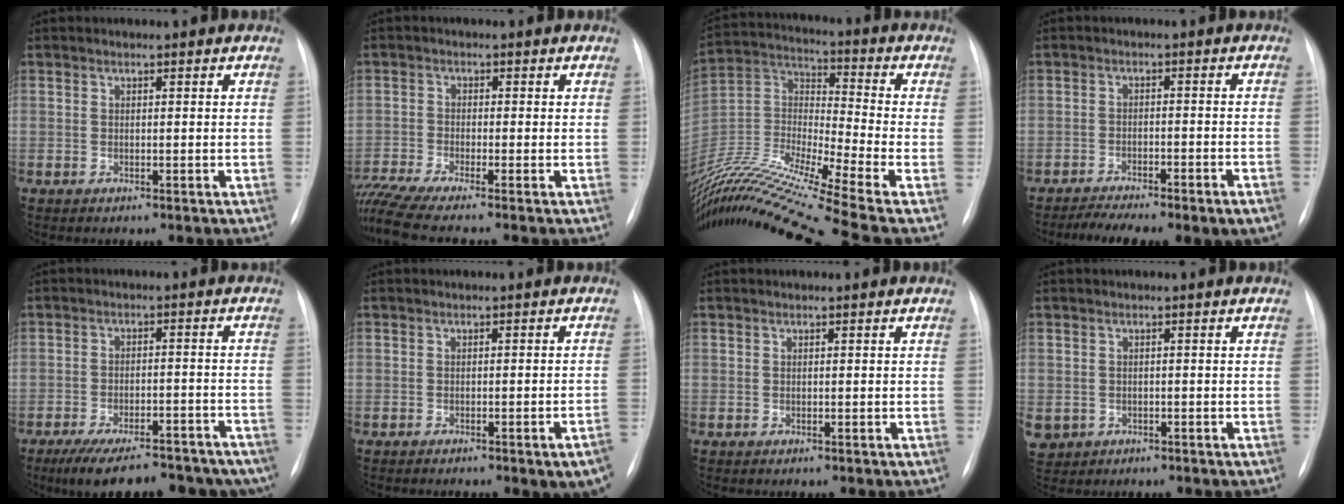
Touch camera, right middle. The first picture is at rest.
{"total": 7.9, "force": [-6.8, -1.6, 3.7], "torque": [-0.069, -0.022, -0.118]}
{"total": 23.7, "force": [-19.4, -1.9, 13.6], "torque": [-0.296, -0.020, -0.356]}
{"total": 12.5, "force": [-9.3, 2.7, 7.9], "torque": [-0.110, 0.001, -0.131]}
{"total": 20.0, "force": [-16.3, 6.5, 9.6], "torque": [-0.125, -0.001, -0.213]}
{"total": 6.5, "force": [-4.4, 0.8, 4.8], "torque": [-0.046, 0.002, -0.052]}
{"total": 0.0}
{"total": 5.1, "force": [-2.2, 4.4, 1.3], "torque": [-0.040, -0.001, -0.027]}